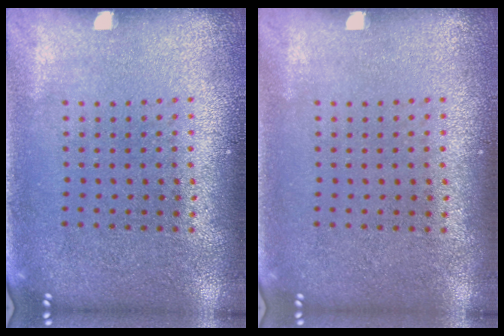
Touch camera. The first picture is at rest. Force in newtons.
{"total": 0.0}